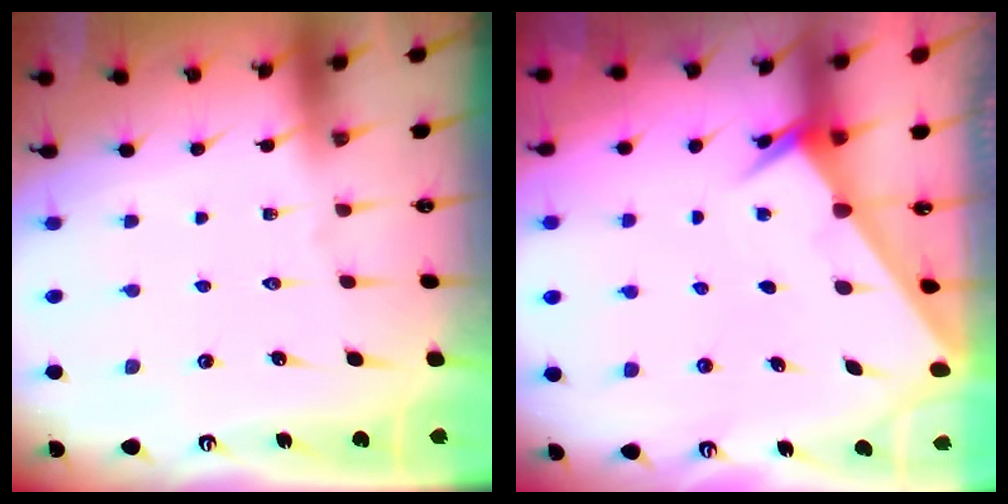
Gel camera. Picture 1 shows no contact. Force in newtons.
{"total": 1.9, "press": 1.9, "slide": 0.2}